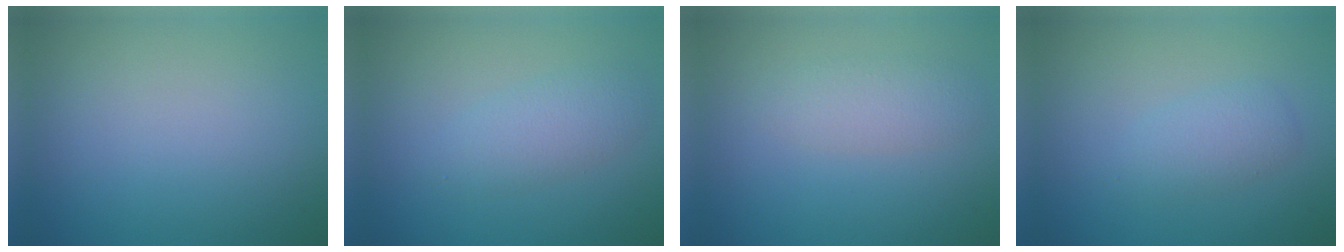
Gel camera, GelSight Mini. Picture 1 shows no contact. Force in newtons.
{"total": 2.5, "press": 2.5, "slide": 0.2}
{"total": 2.1, "press": 2.1, "slide": 0.1}
{"total": 2.1, "press": 2.1, "slide": 0.1}